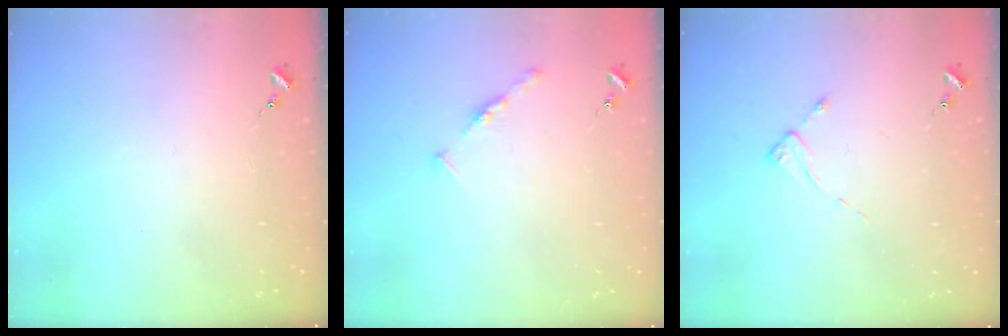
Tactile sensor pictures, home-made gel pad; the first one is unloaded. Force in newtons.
{"total": 4.8, "press": 4.7, "slide": 0.5}
{"total": 2.6, "press": 2.6, "slide": 0.2}